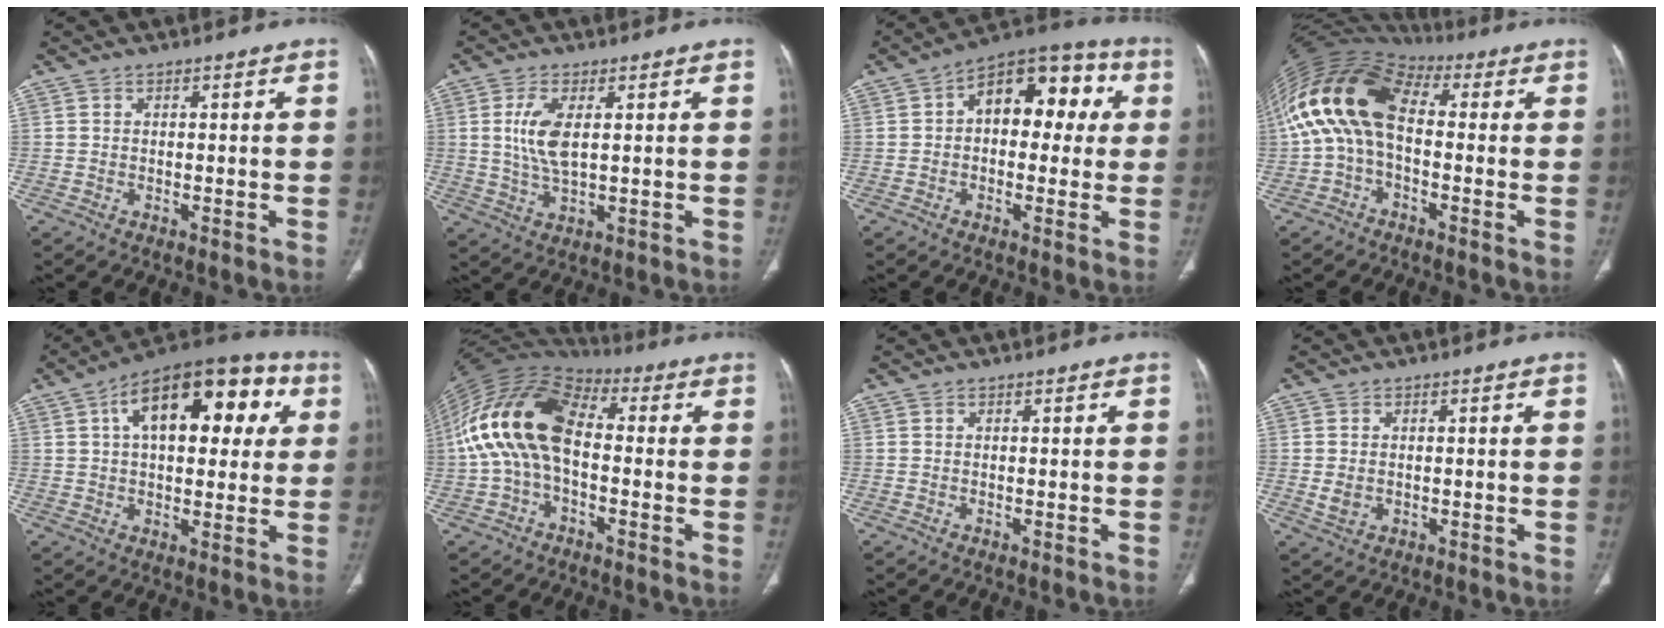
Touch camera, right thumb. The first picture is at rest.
{"total": 7.0, "force": [1.4, 3.0, 6.2], "torque": [-0.138, -0.009, 0.033]}
{"total": 14.6, "force": [2.7, 8.9, 11.2], "torque": [-0.108, 0.040, 0.027]}
{"total": 15.9, "force": [1.4, 9.4, 12.7], "torque": [-0.247, 0.046, 0.016]}
{"total": 21.7, "force": [6.7, 11.3, 17.3], "torque": [-0.219, 0.029, 0.093]}
{"total": 16.9, "force": [-0.1, 9.9, 13.7], "torque": [-0.264, 0.040, -0.011]}
{"total": 0.0}
{"total": 2.7, "force": [-0.1, 2.0, 1.7], "torque": [-0.035, -0.001, 0.003]}